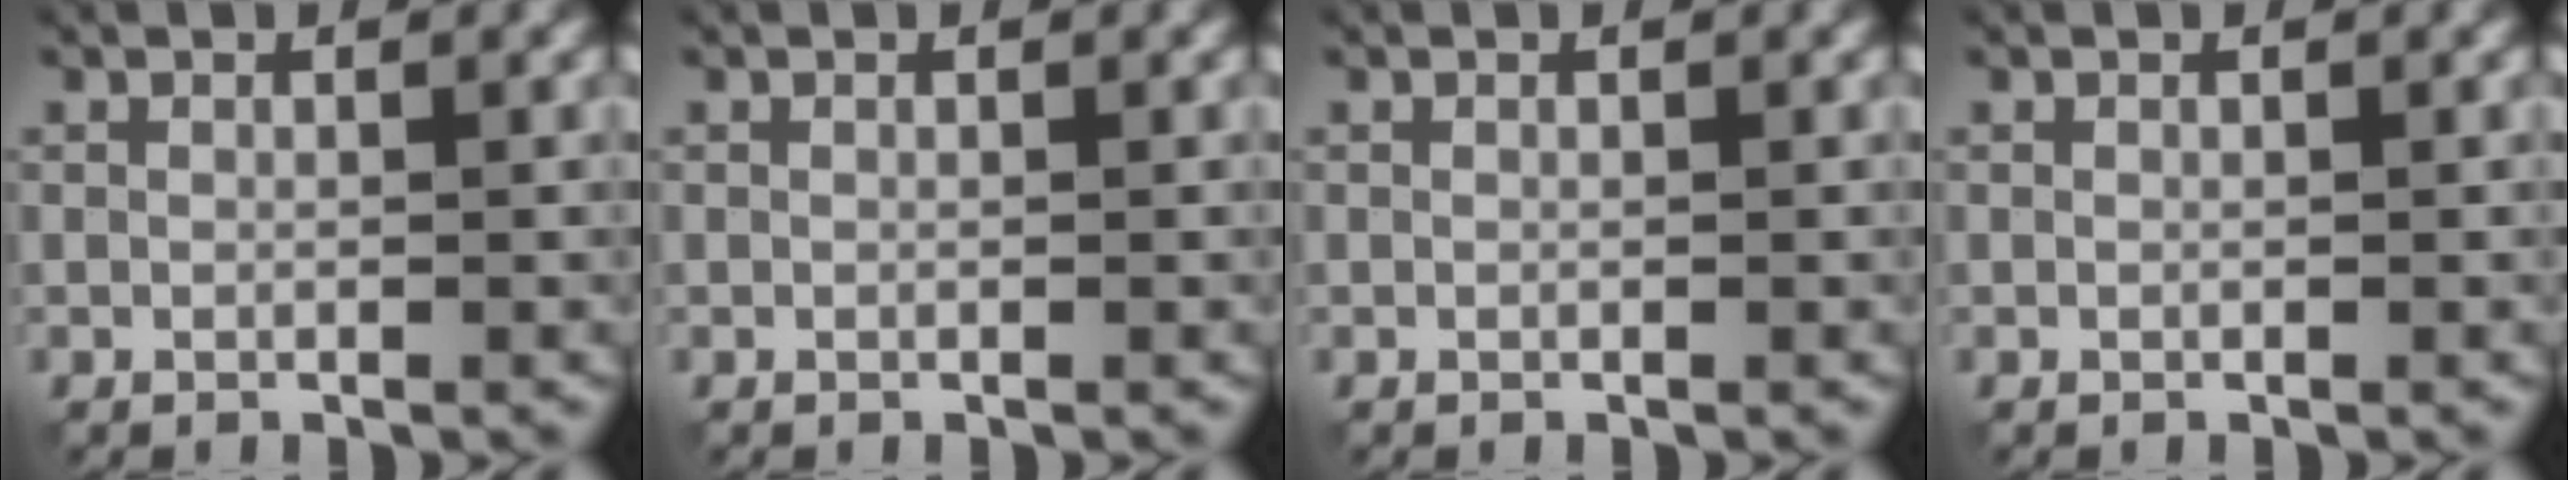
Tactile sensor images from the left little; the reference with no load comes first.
{"total": 0.0}
{"total": 0.0}
{"total": 0.0}